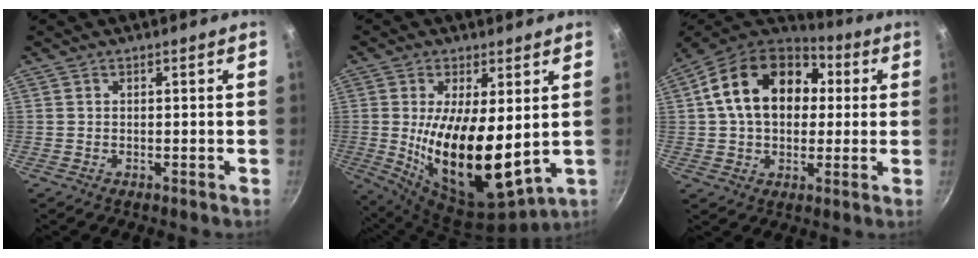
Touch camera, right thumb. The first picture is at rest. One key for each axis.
{"total": 18.0, "fx": 0.9, "fy": 7.4, "fz": 16.4, "tx": -0.282, "ty": -0.038, "tz": 0.031}
{"total": 20.4, "fx": 4.1, "fy": 14.5, "fz": 13.8, "tx": -0.219, "ty": 0.030, "tz": 0.055}